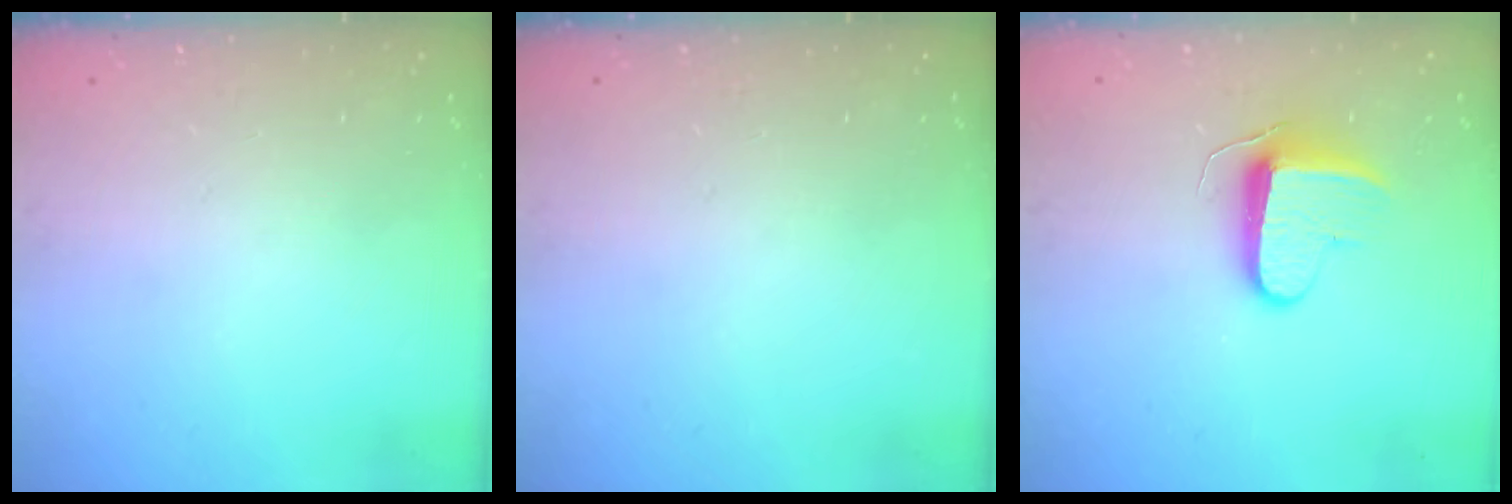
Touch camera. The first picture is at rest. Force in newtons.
{"total": 0.0}
{"total": 9.2, "press": 9.2, "slide": 0.3}